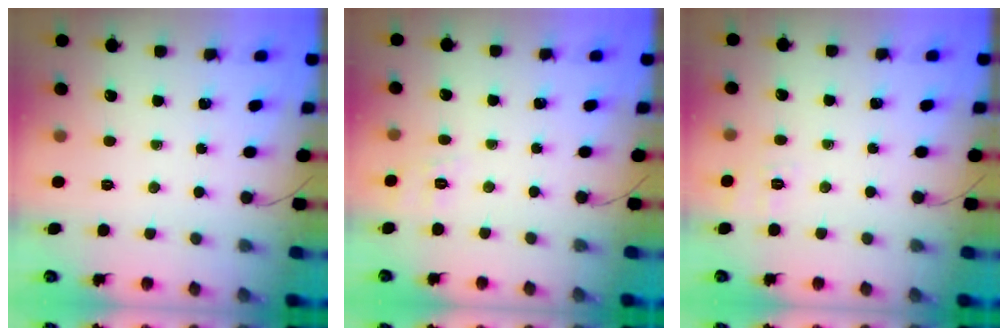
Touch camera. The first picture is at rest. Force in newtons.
{"total": 6.7, "press": 6.4, "slide": 1.8}
{"total": 2.4, "press": 1.1, "slide": 2.1}